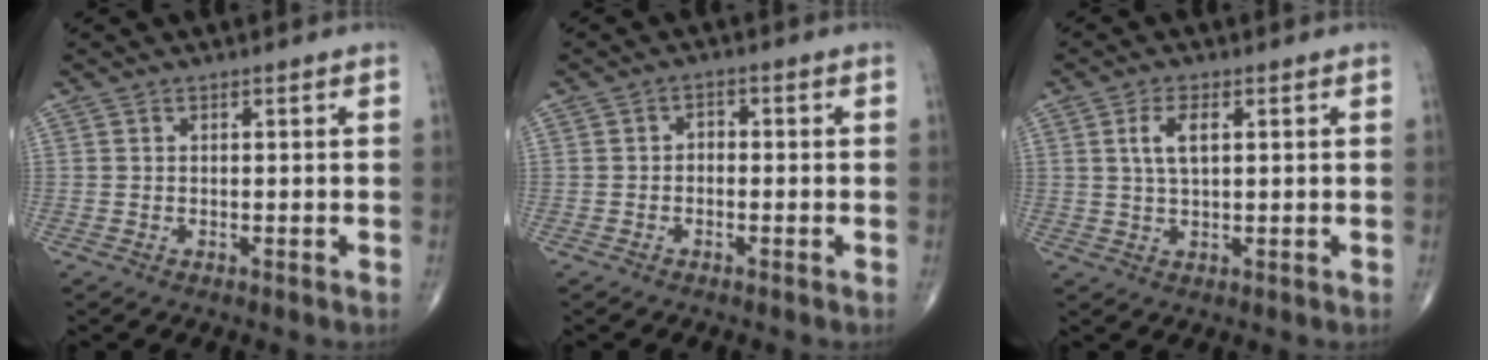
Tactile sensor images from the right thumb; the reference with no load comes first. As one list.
[{"total": 1.8, "force": [-0.5, 1.3, 1.1], "torque": [-0.007, 0.011, -0.016]}, {"total": 4.6, "force": [1.3, 2.0, 4.0], "torque": [-0.081, 0.002, 0.025]}]